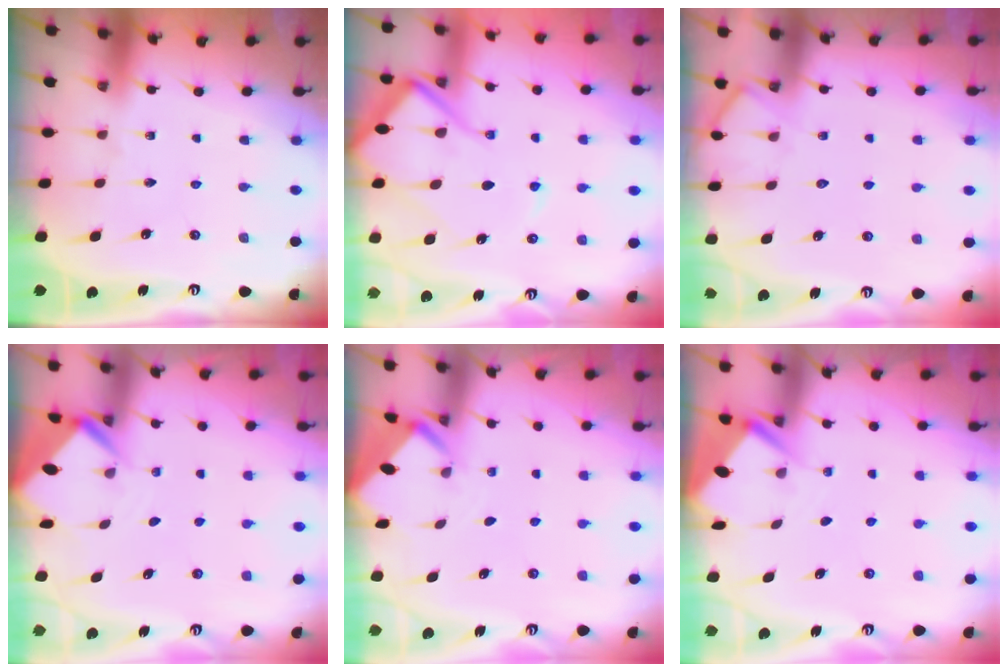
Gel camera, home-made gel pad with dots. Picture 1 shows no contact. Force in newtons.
{"total": 12.8, "press": 12.7, "slide": 1.6}
{"total": 7.2, "press": 7.1, "slide": 0.9}
{"total": 3.1, "press": 3.1, "slide": 0.2}
{"total": 2.1, "press": 2.1, "slide": 0.2}
{"total": 2.8, "press": 2.8, "slide": 0.4}